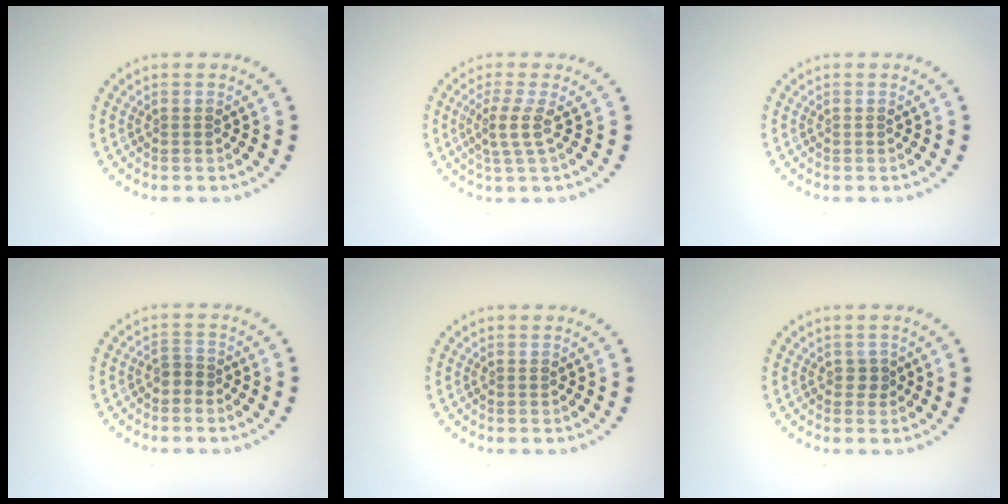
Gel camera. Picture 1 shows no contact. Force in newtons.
{"total": 2.3, "press": 1.6, "slide": 1.6}
{"total": 0.0}
{"total": 1.3, "press": 1.0, "slide": 0.9}
{"total": 0.0}
{"total": 0.9, "press": 0.8, "slide": 0.5}